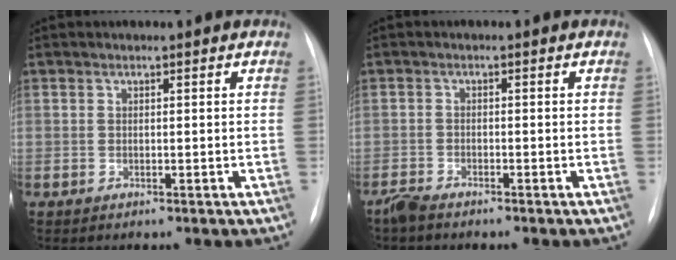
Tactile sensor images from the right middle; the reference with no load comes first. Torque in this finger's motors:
{"motor_torque": [-0.19, -0.16, 0.04, 0.01]}